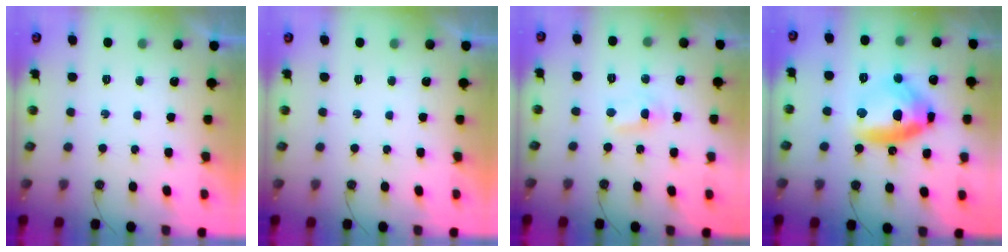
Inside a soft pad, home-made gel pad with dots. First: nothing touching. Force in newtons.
{"total": 0.0}
{"total": 2.0, "press": 1.9, "slide": 0.7}
{"total": 14.4, "press": 14.2, "slide": 2.4}